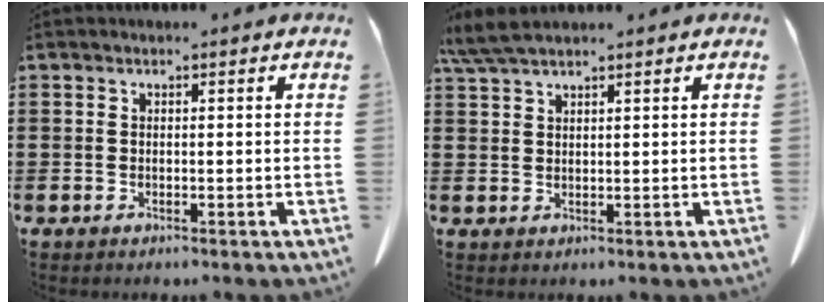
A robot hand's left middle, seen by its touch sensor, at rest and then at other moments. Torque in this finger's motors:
{"motor_torque": [0.71, 0.65, 0.08, 0.03]}